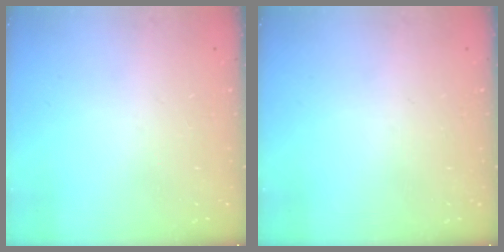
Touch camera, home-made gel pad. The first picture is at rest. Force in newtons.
{"total": 0.0}